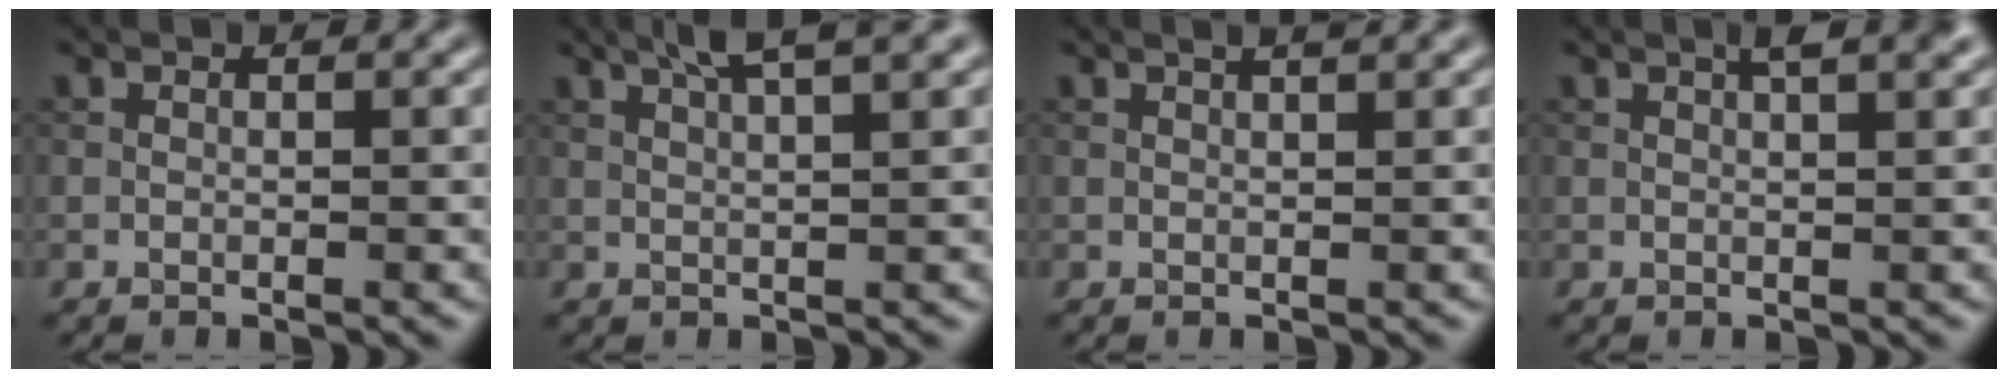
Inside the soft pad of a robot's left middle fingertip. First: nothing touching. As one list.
[{"total": 4.6, "force": [3.1, 0.7, 3.3], "torque": [-0.045, 0.019, 0.035]}, {"total": 2.7, "force": [1.7, 1.0, 1.8], "torque": [-0.010, 0.006, -0.003]}, {"total": 3.4, "force": [1.8, 1.1, 2.7], "torque": [-0.013, 0.013, 0.005]}]